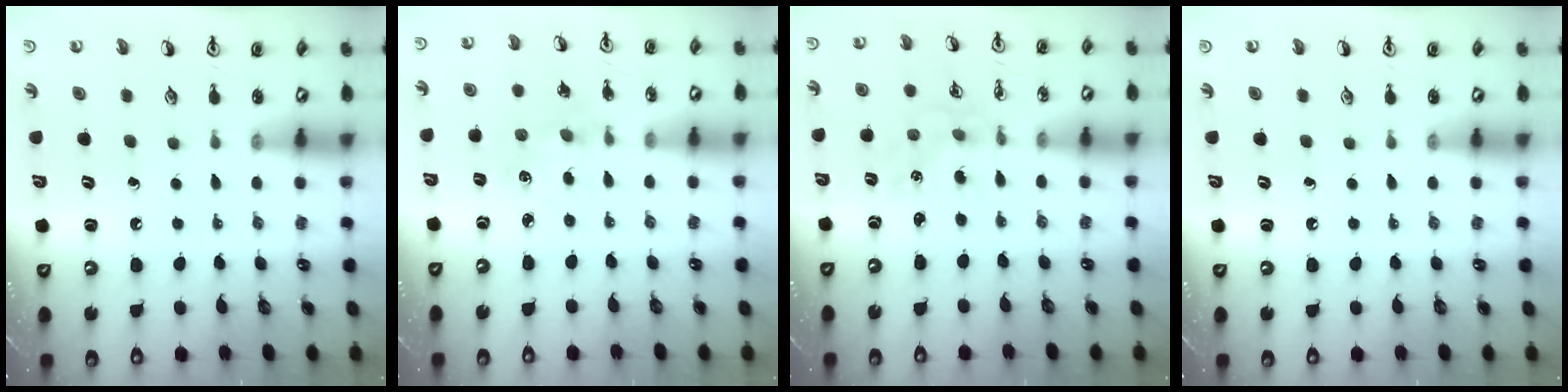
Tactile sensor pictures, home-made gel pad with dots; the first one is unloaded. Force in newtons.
{"total": 2.1, "press": 2.1, "slide": 0.4}
{"total": 1.2, "press": 1.2, "slide": 0.1}
{"total": 0.0}